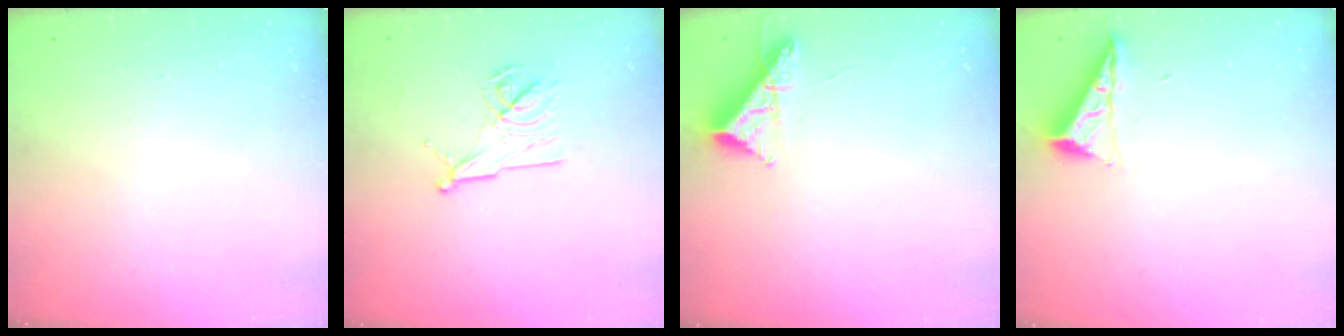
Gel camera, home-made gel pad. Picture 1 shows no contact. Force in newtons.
{"total": 11.3, "press": 11.3, "slide": 0.4}
{"total": 8.9, "press": 8.9, "slide": 0.3}
{"total": 7.1, "press": 7.1, "slide": 0.5}